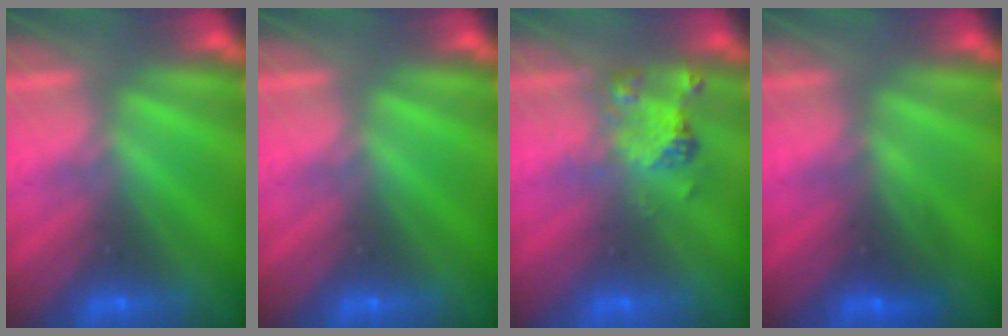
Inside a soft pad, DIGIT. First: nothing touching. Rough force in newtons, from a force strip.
{"total": 0.0}
{"total": 2.4}
{"total": 2.8}